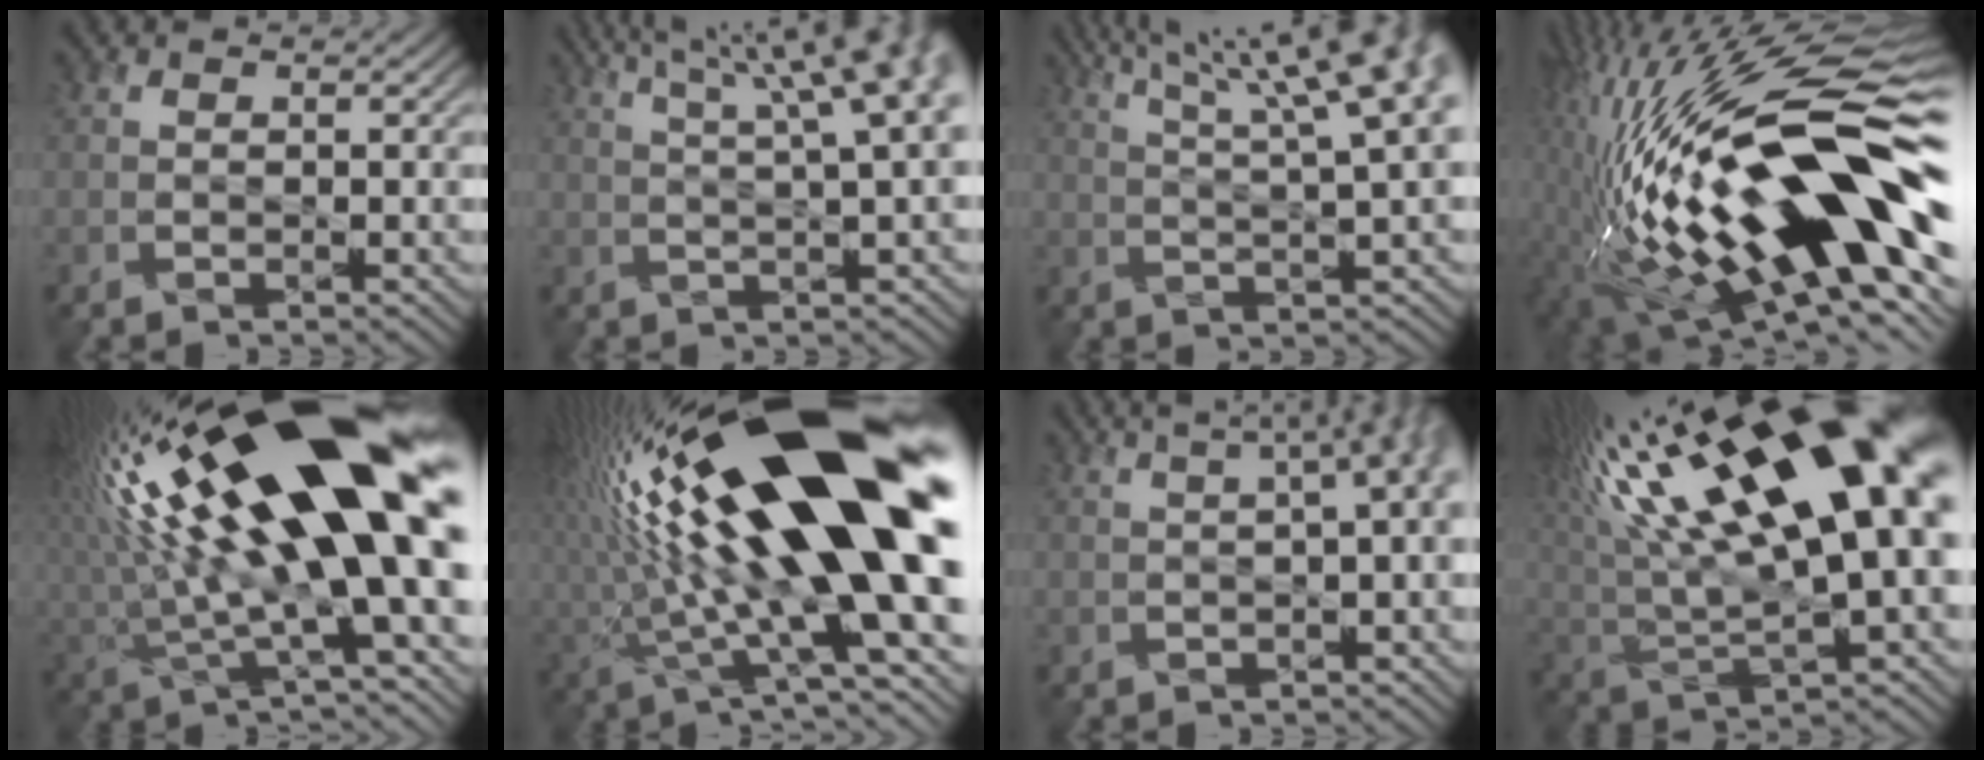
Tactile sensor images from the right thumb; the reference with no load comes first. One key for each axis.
{"total": 14.6, "fx": 6.7, "fy": 4.2, "fz": 12.2, "tx": -0.157, "ty": 0.057, "tz": 0.078}
{"total": 16.3, "fx": 8.4, "fy": 4.5, "fz": 13.2, "tx": -0.178, "ty": 0.050, "tz": 0.106}
{"total": 22.1, "fx": -1.2, "fy": 7.1, "fz": 20.9, "tx": -0.374, "ty": 0.007, "tz": -0.029}
{"total": 22.3, "fx": 5.5, "fy": 7.1, "fz": 20.3, "tx": -0.347, "ty": 0.008, "tz": 0.094}
{"total": 23.1, "fx": 3.3, "fy": 7.0, "fz": 21.8, "tx": -0.377, "ty": -0.004, "tz": 0.043}
{"total": 9.4, "fx": 2.7, "fy": 3.4, "fz": 8.3, "tx": -0.086, "ty": 0.045, "tz": 0.026}
{"total": 22.5, "fx": 8.5, "fy": 7.9, "fz": 19.2, "tx": -0.342, "ty": 0.035, "tz": 0.153}